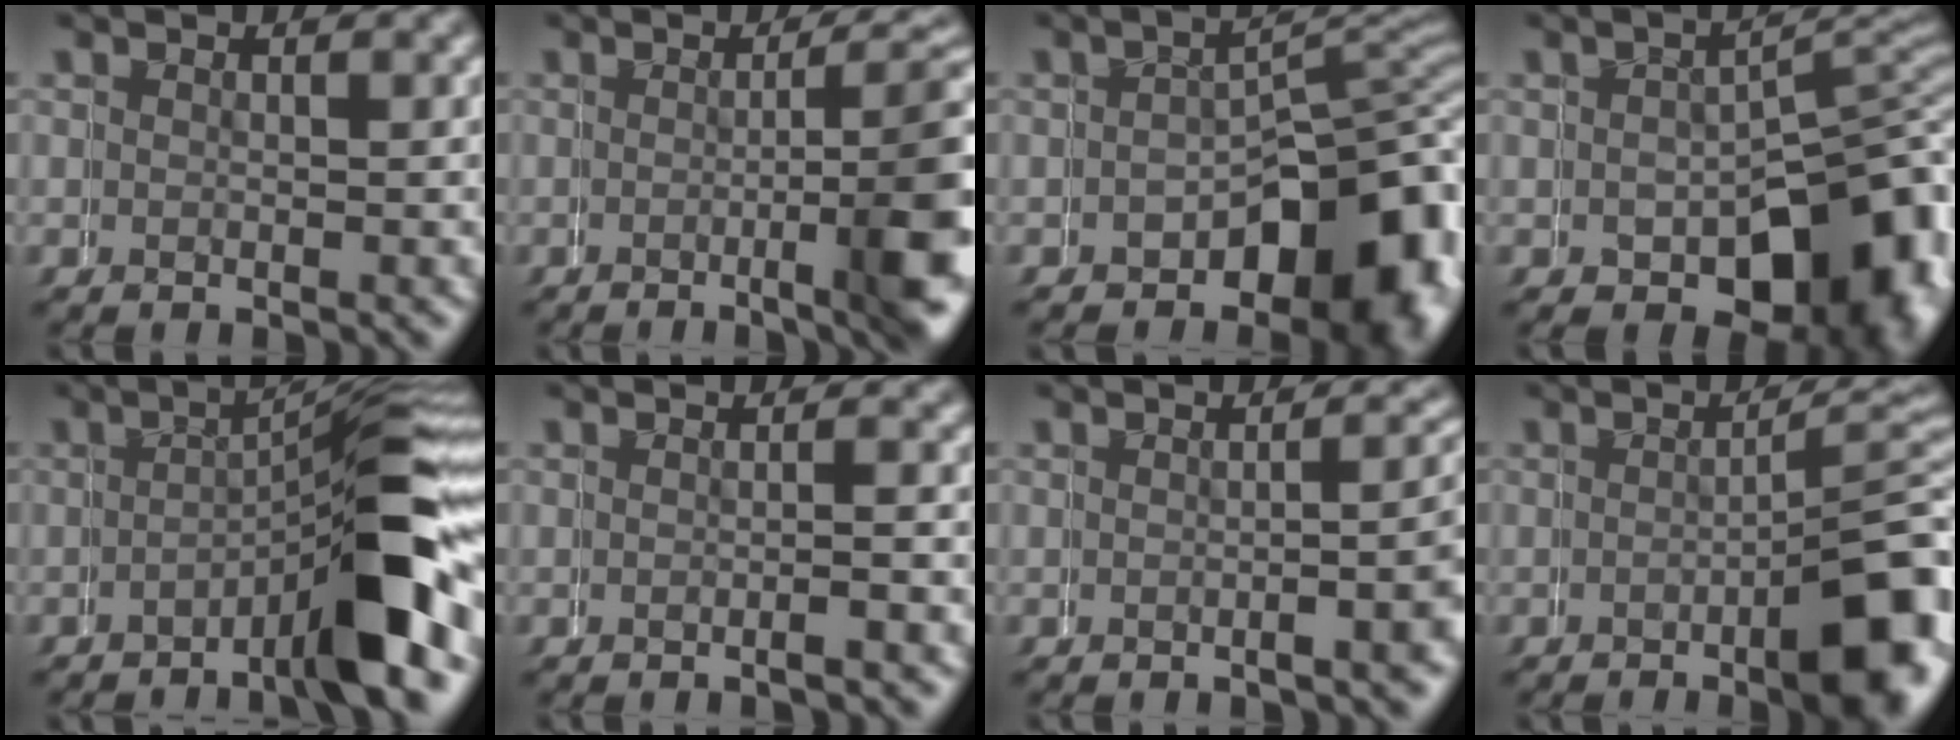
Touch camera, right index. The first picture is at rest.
{"total": 7.3, "force": [-1.7, 1.2, 7.0], "torque": [-0.066, -0.001, -0.023]}
{"total": 10.0, "force": [-4.3, 5.5, 7.2], "torque": [-0.082, 0.001, -0.056]}
{"total": 13.0, "force": [-4.3, 8.0, 9.3], "torque": [-0.122, -0.025, -0.046]}
{"total": 9.5, "force": [-3.4, 1.7, 8.7], "torque": [-0.120, 0.008, -0.048]}
{"total": 1.0, "force": [-0.2, -1.0, 0.0], "torque": [0.012, 0.009, -0.007]}
{"total": 3.0, "force": [-0.1, 0.2, 3.0], "torque": [-0.016, 0.005, -0.001]}
{"total": 8.5, "force": [-3.9, 2.1, 7.3], "torque": [-0.063, 0.010, -0.057]}